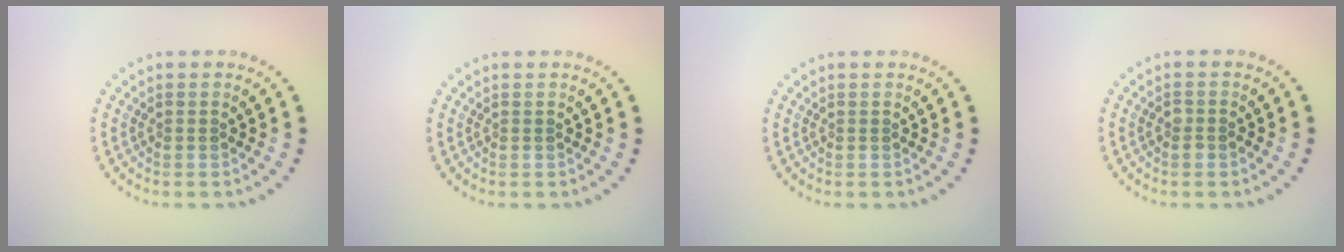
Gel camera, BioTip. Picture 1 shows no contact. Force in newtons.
{"total": 0.0}
{"total": 0.0}
{"total": 1.0, "press": 1.0, "slide": 0.2}